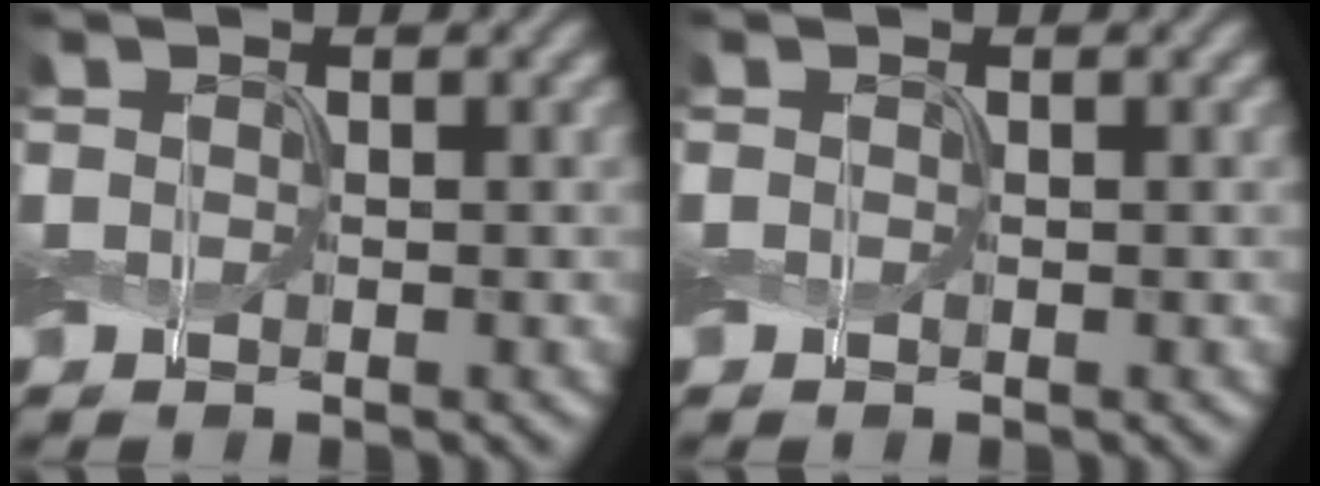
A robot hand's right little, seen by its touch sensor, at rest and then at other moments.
{"total": 0.0}